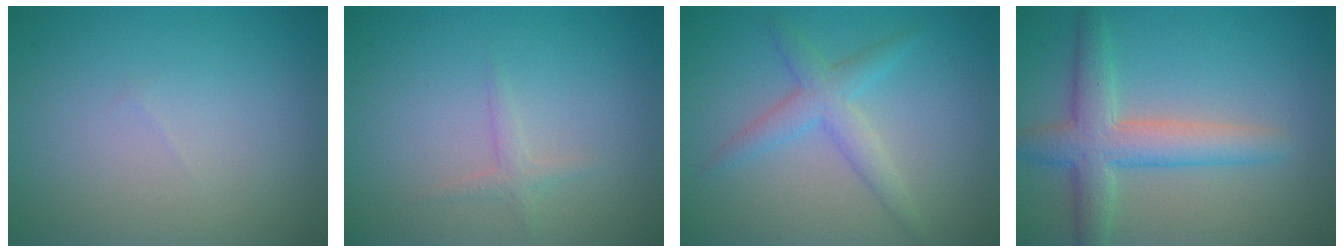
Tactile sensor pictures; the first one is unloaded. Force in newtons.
{"total": 1.1, "press": 1.1, "slide": 0.1}
{"total": 2.9, "press": 2.9, "slide": 0.1}
{"total": 4.9, "press": 4.9, "slide": 0.2}